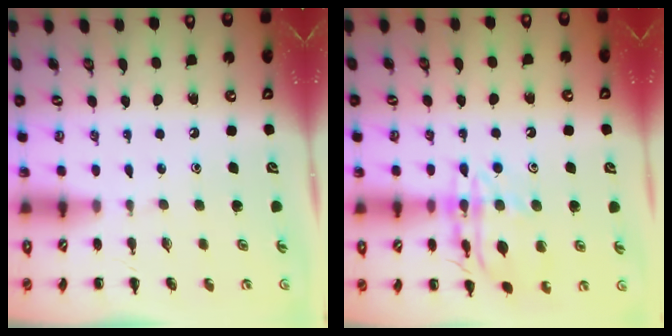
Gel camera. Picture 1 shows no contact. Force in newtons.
{"total": 13.6, "press": 13.5, "slide": 1.2}